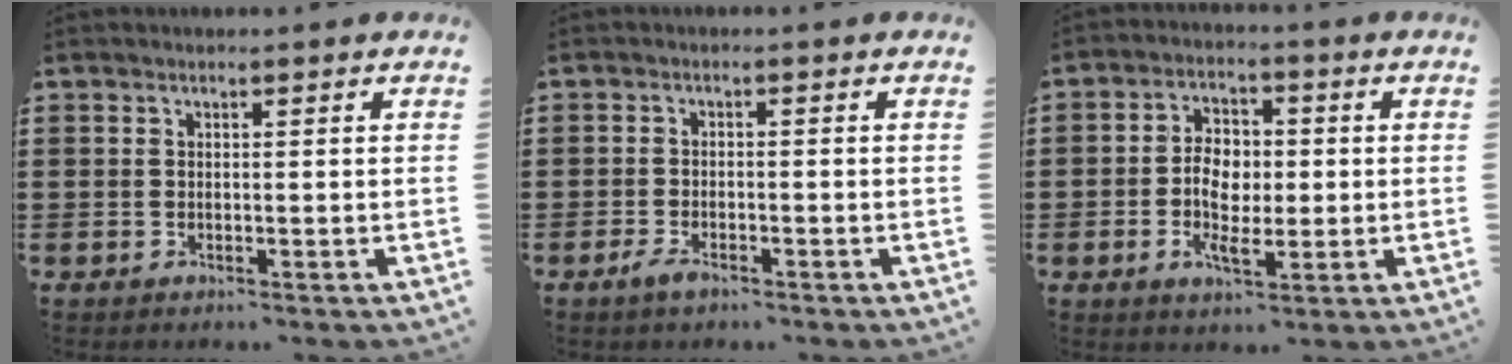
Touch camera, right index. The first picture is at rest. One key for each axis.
{"total": 1.8, "fx": -1.3, "fy": 0.8, "fz": 1.0, "tx": -0.029, "ty": -0.003, "tz": -0.027}
{"total": 6.1, "fx": -0.7, "fy": 3.8, "fz": 4.8, "tx": -0.093, "ty": 0.007, "tz": -0.017}